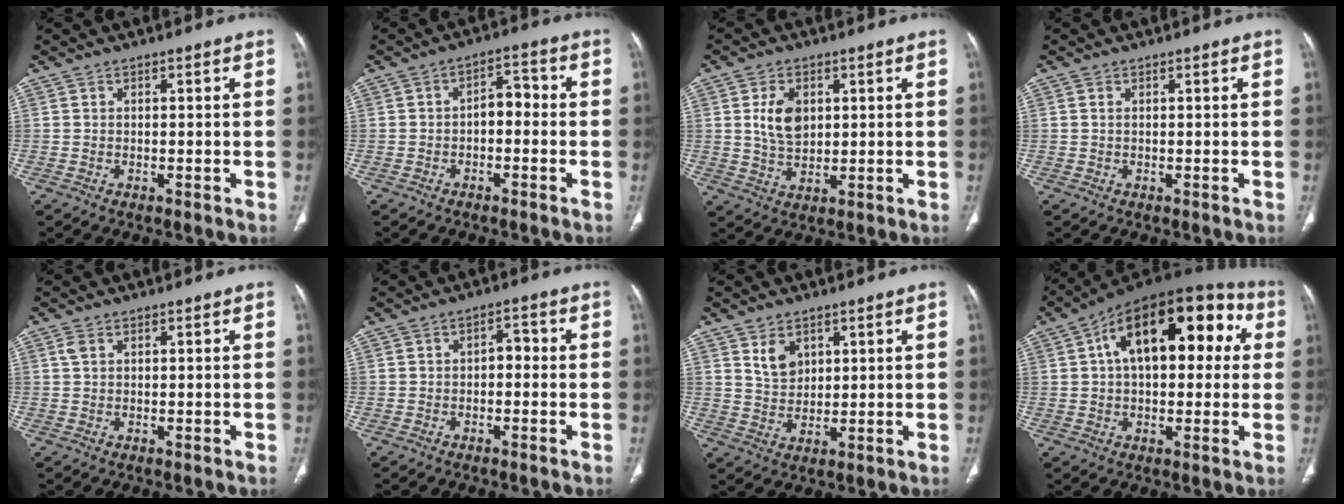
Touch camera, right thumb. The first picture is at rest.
{"total": 4.6, "force": [-1.0, 2.8, 3.5], "torque": [-0.040, 0.029, -0.024]}
{"total": 7.1, "force": [1.7, 4.6, 5.1], "torque": [-0.083, -0.010, 0.037]}
{"total": 0.5, "force": [0.2, 0.2, 0.4], "torque": [-0.013, 0.005, 0.004]}
{"total": 1.4, "force": [0.6, 0.8, 1.0], "torque": [-0.030, 0.010, 0.016]}
{"total": 2.8, "force": [-0.5, 1.8, 2.1], "torque": [-0.021, 0.017, -0.015]}
{"total": 5.0, "force": [2.6, 3.4, 2.6], "torque": [-0.031, -0.022, 0.056]}
{"total": 22.1, "force": [5.5, 11.7, 17.8], "torque": [-0.238, 0.045, 0.074]}